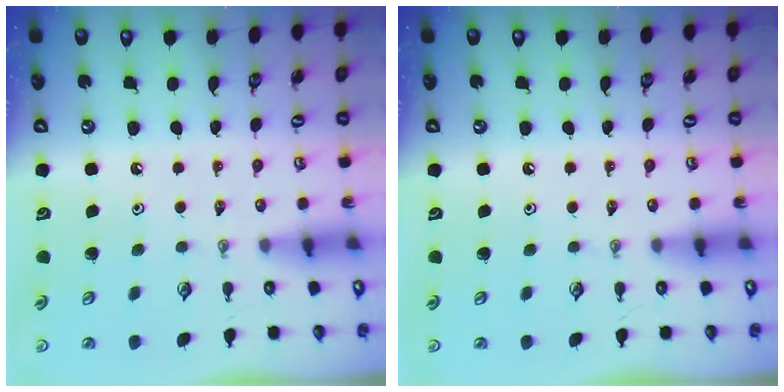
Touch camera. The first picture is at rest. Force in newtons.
{"total": 0.0}